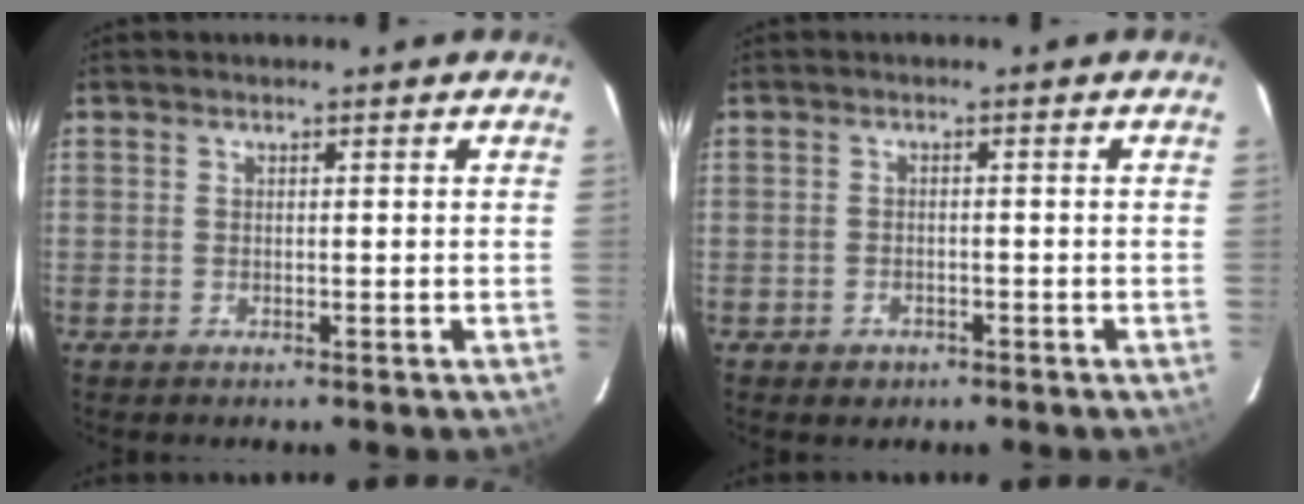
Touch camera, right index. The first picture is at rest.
{"total": 2.3, "force": [-1.3, 1.8, 0.7], "torque": [-0.015, 0.002, -0.015]}